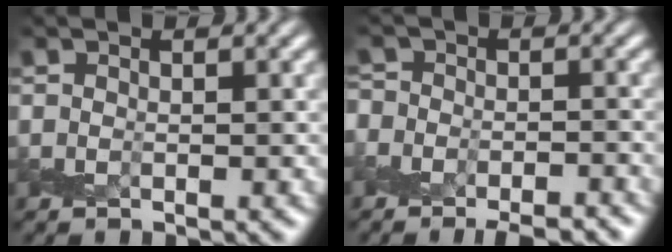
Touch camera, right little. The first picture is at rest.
{"total": 6.1, "force": [-5.1, 2.7, 2.1], "torque": [-0.009, -0.009, -0.080]}